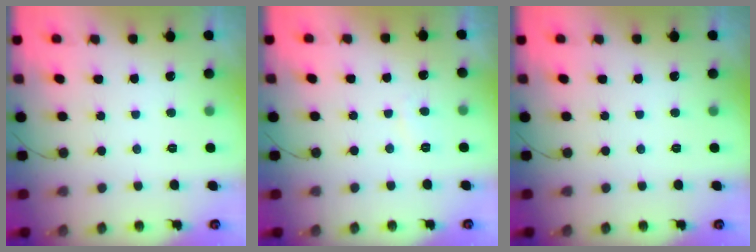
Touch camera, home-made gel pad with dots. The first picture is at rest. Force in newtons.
{"total": 1.6, "press": 1.6, "slide": 0.5}
{"total": 0.0}